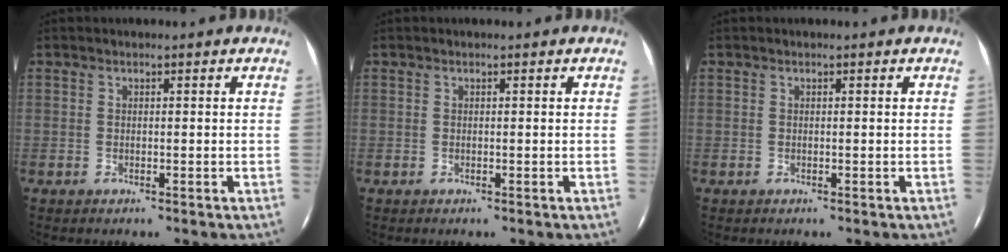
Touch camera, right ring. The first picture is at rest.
{"total": 0.0}
{"total": 0.0}